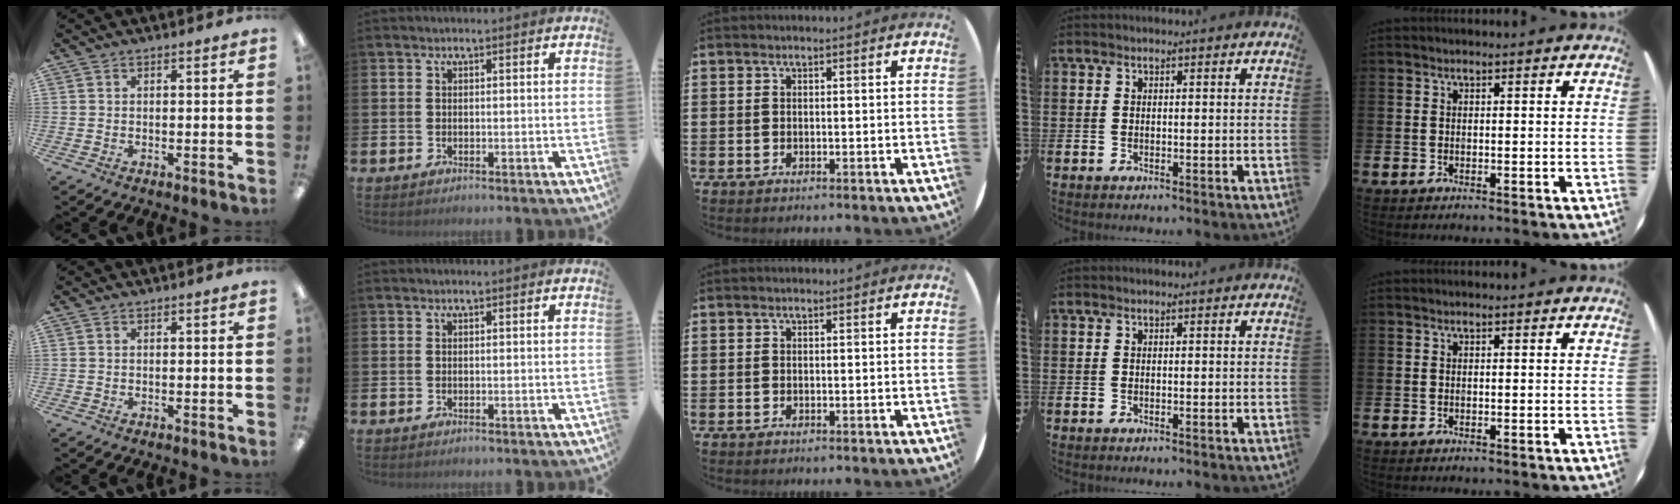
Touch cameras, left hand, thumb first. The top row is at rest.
{}